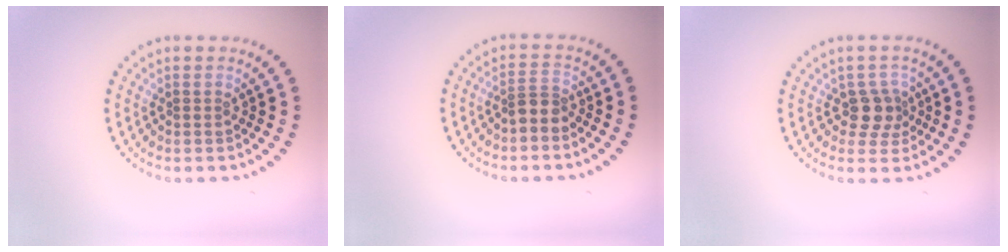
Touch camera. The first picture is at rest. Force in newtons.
{"total": 1.9, "press": 1.5, "slide": 1.2}
{"total": 2.4, "press": 1.9, "slide": 1.4}